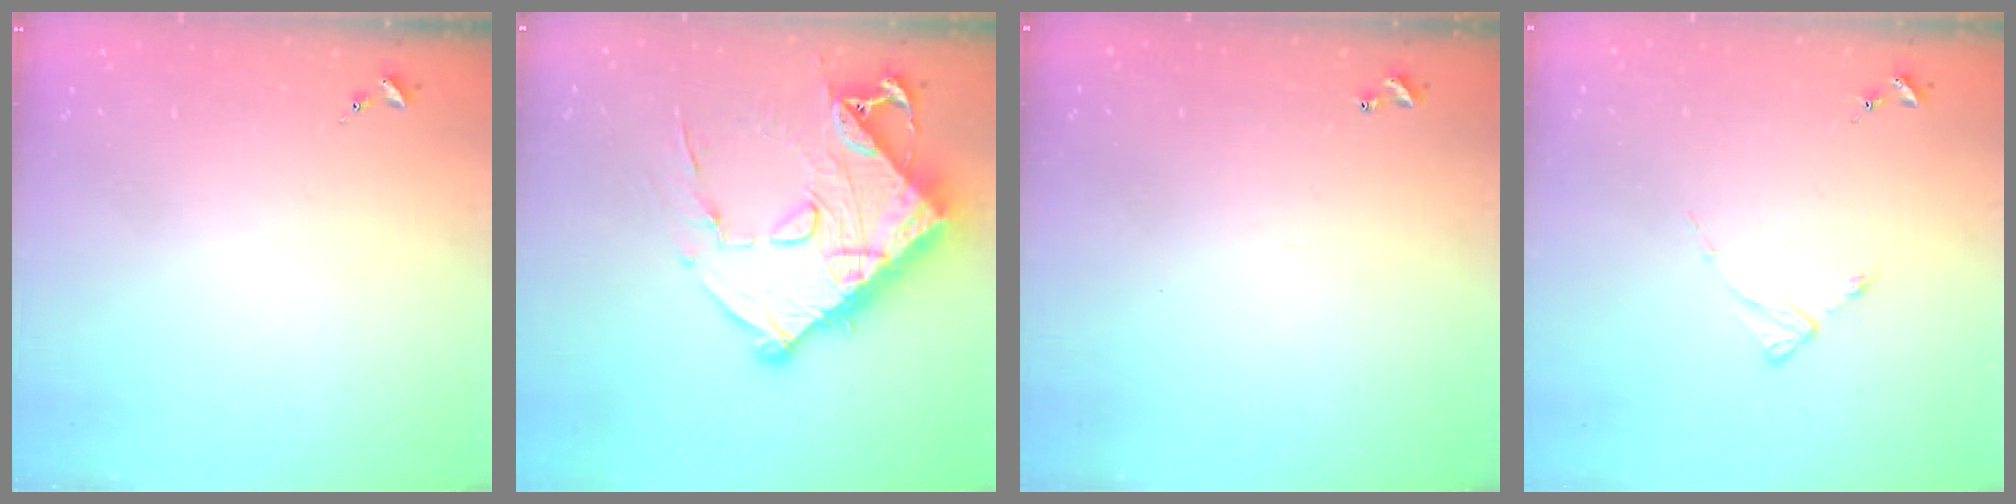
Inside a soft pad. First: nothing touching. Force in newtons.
{"total": 17.9, "press": 17.8, "slide": 2.0}
{"total": 1.0, "press": 1.0, "slide": 0.2}
{"total": 2.4, "press": 2.4, "slide": 0.3}